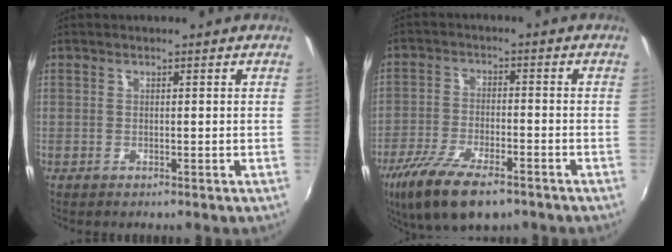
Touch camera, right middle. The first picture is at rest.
{"total": 13.4, "force": [-9.1, 4.7, 8.7], "torque": [-0.193, -0.038, -0.167]}